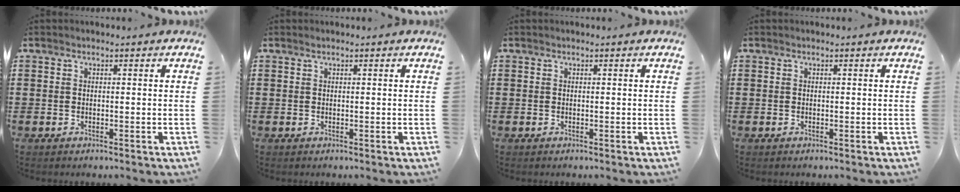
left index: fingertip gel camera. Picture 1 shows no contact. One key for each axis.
{"total": 0.0}
{"total": 0.0}
{"total": 0.0}